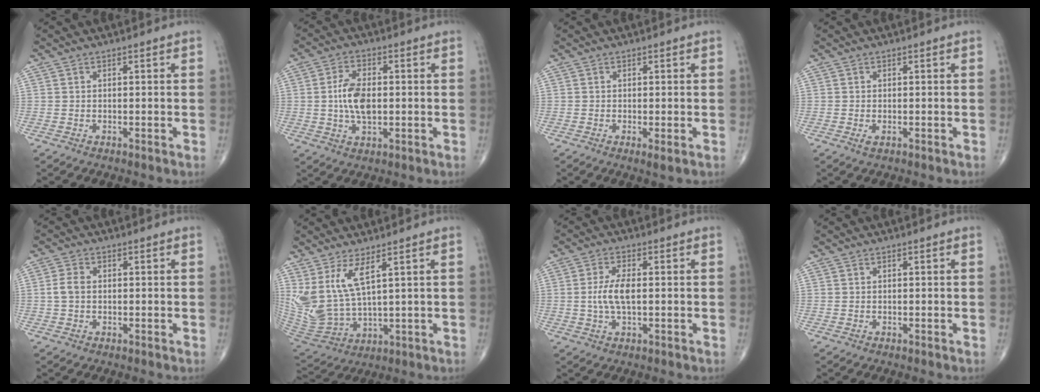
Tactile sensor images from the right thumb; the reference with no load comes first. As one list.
[{"total": 7.7, "force": [0.0, 4.1, 6.6], "torque": [-0.125, 0.002, 0.000]}, {"total": 1.5, "force": [-0.4, 0.2, 1.5], "torque": [-0.032, -0.009, -0.008]}, {"total": 0.9, "force": [-0.3, 0.4, 0.8], "torque": [-0.016, -0.003, -0.005]}, {"total": 2.9, "force": [0.0, 2.0, 2.1], "torque": [-0.047, 0.008, -0.004]}, {"total": 11.2, "force": [5.0, 3.8, 9.3], "torque": [-0.203, -0.041, 0.124]}, {"total": 5.4, "force": [0.0, 2.0, 5.0], "torque": [-0.112, 0.001, -0.003]}, {"total": 0.0}]